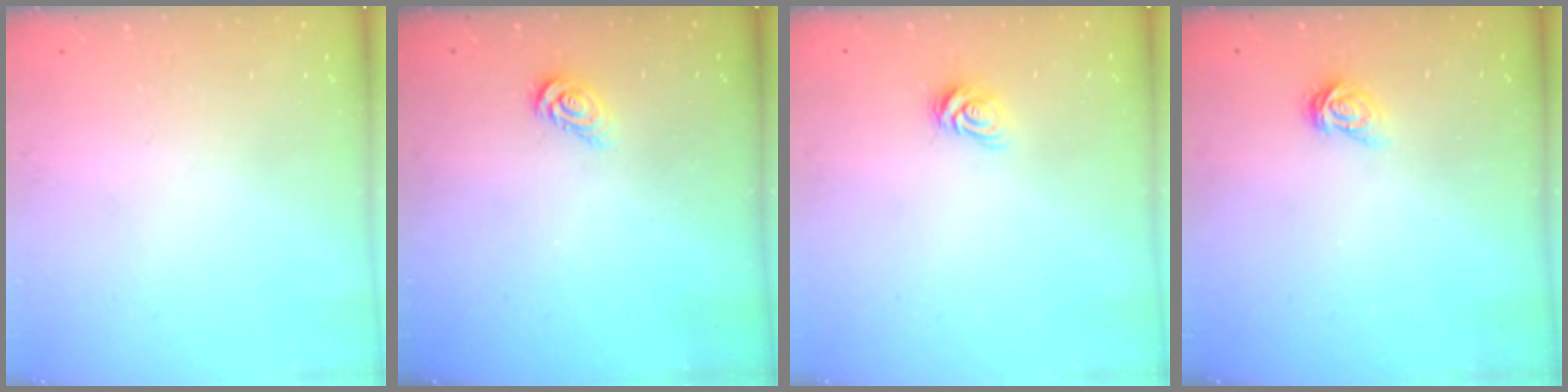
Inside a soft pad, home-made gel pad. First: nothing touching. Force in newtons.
{"total": 4.2, "press": 4.2, "slide": 0.5}
{"total": 6.7, "press": 6.7, "slide": 0.4}
{"total": 3.9, "press": 3.9, "slide": 0.6}